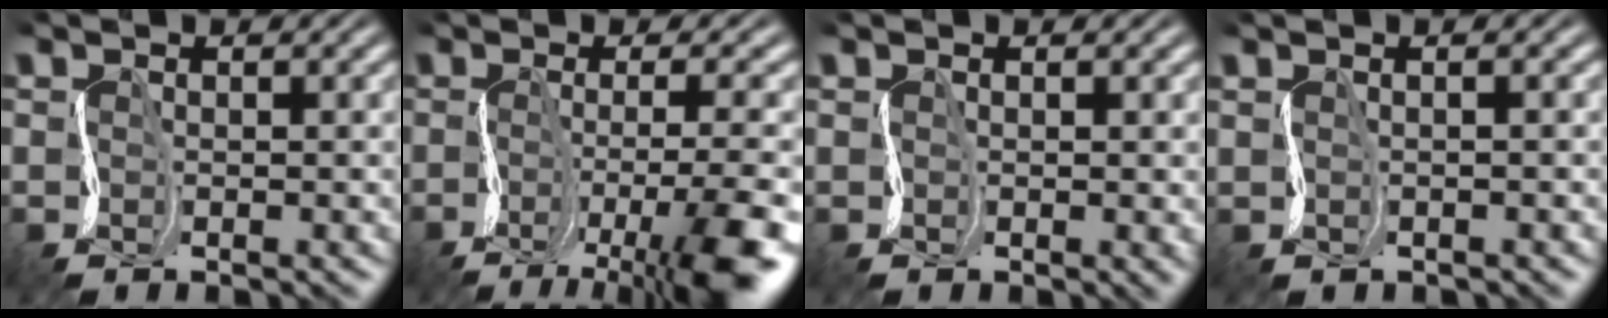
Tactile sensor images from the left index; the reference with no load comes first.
{"total": 8.9, "force": [-3.9, 2.3, 7.7], "torque": [-0.114, -0.003, -0.064]}
{"total": 1.9, "force": [0.3, 0.6, 1.8], "torque": [-0.015, 0.004, 0.007]}
{"total": 1.8, "force": [1.2, 0.8, 1.1], "torque": [-0.009, 0.014, 0.002]}